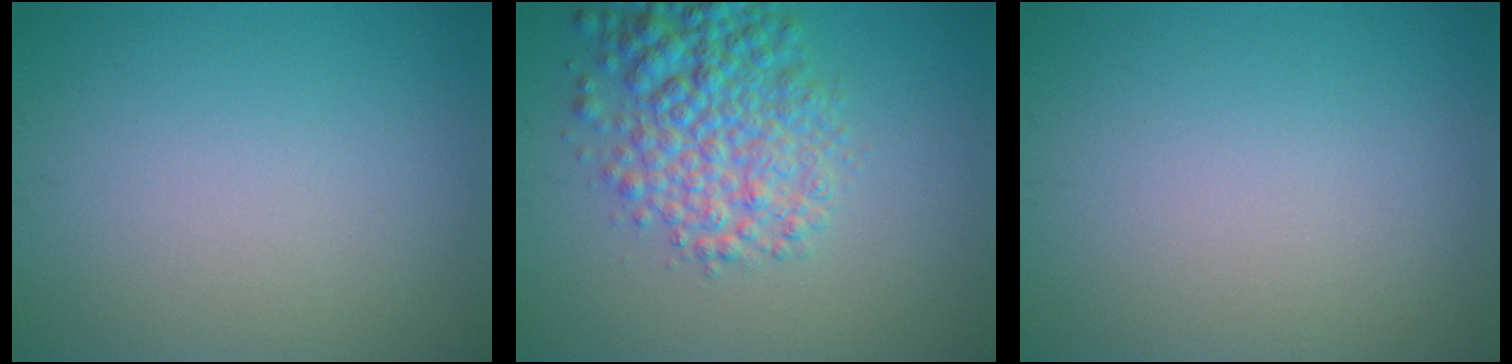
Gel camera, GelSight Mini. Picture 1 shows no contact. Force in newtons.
{"total": 6.3, "press": 6.3, "slide": 0.2}
{"total": 0.0}